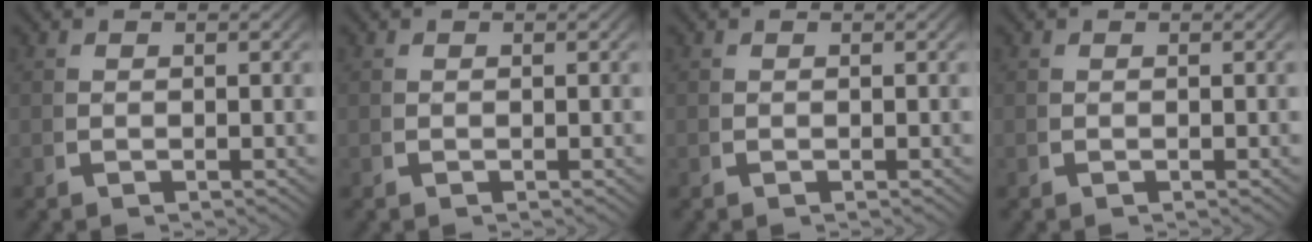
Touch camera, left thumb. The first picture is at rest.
{"total": 0.0}
{"total": 0.0}
{"total": 0.0}